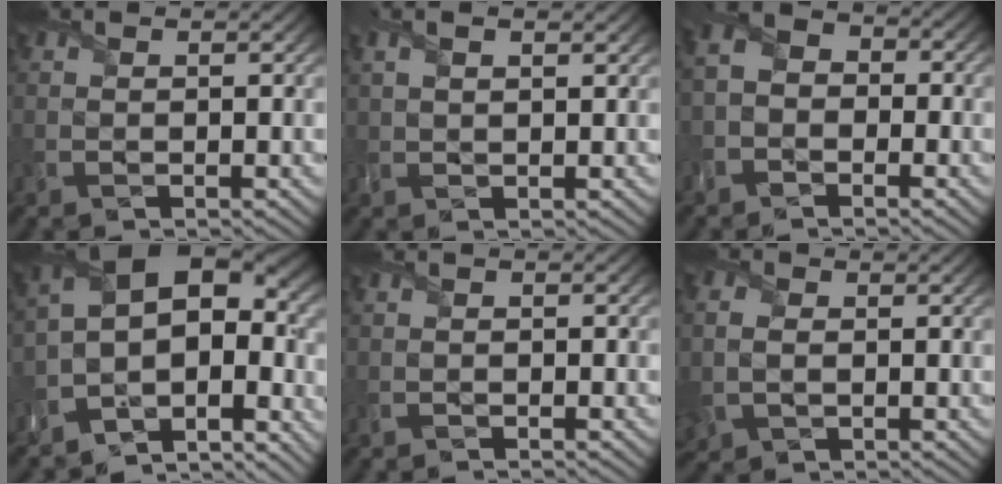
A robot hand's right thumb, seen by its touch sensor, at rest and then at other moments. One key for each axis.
{"total": 2.5, "fx": 1.2, "fy": 0.7, "fz": 2.0, "tx": -0.042, "ty": 0.003, "tz": 0.029}
{"total": 4.0, "fx": -2.2, "fy": 2.9, "fz": 1.7, "tx": -0.031, "ty": 0.002, "tz": -0.051}
{"total": 14.1, "fx": -3.3, "fy": 8.0, "fz": 11.1, "tx": -0.179, "ty": -0.017, "tz": -0.033}
{"total": 0.8, "fx": -0.8, "fy": 0.0, "fz": 0.0, "tx": 0.003, "ty": -0.001, "tz": -0.016}
{"total": 3.7, "fx": -0.4, "fy": 2.8, "fz": 2.4, "tx": -0.084, "ty": -0.001, "tz": 0.000}